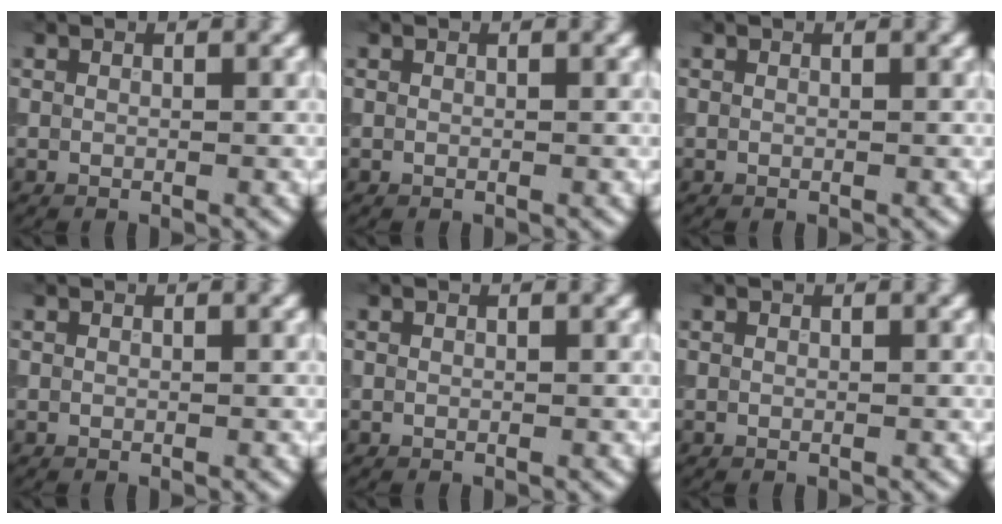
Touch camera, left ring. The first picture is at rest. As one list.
[{"total": 0.0}, {"total": 0.0}, {"total": 0.0}, {"total": 0.0}, {"total": 0.0}]